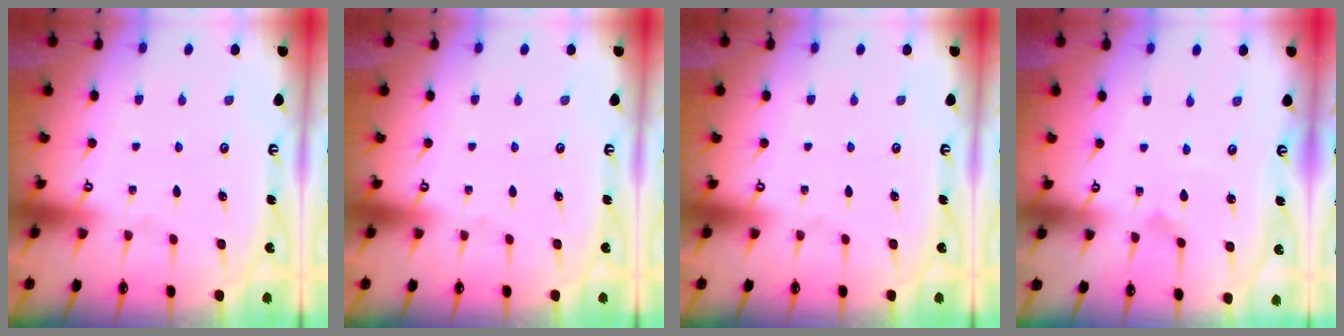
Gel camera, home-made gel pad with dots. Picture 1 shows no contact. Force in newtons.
{"total": 0.0}
{"total": 0.0}
{"total": 1.7, "press": 1.7, "slide": 0.1}